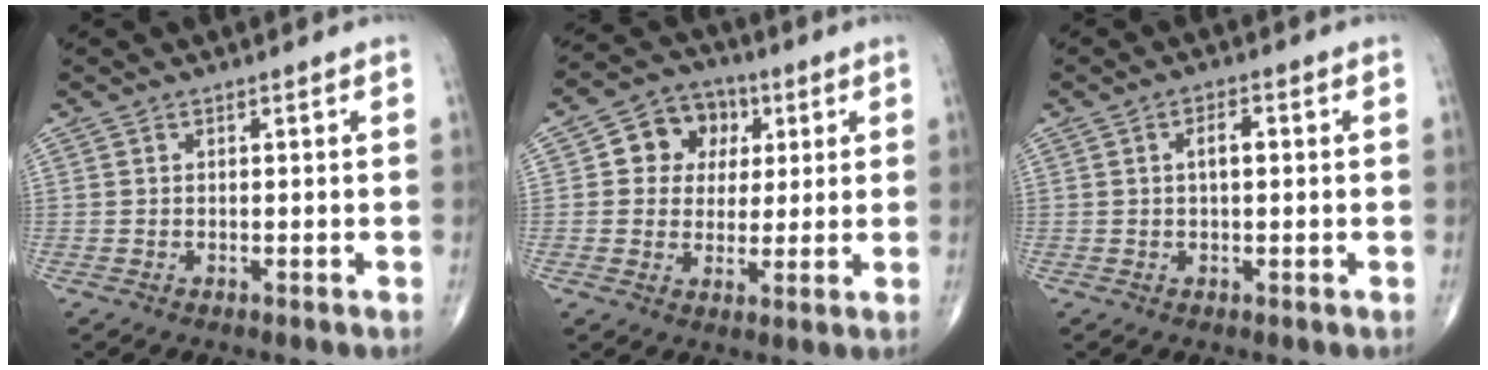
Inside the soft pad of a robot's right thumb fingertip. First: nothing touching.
{"total": 9.6, "force": [2.6, 8.1, 4.4], "torque": [-0.024, 0.003, 0.034]}
{"total": 3.1, "force": [0.4, 1.4, 2.7], "torque": [-0.043, 0.008, 0.005]}